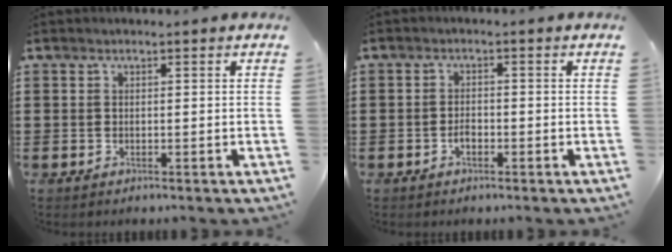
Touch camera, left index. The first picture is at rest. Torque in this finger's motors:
{"motor_torque": [-0.17, 0.59, 0.02, 0.00]}